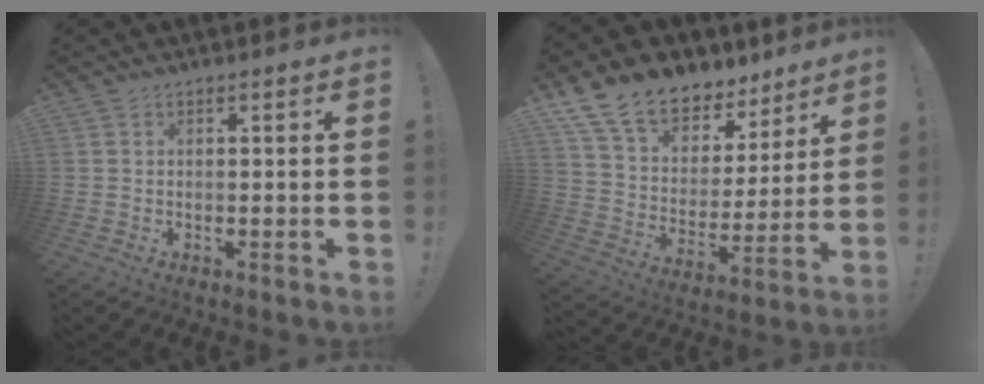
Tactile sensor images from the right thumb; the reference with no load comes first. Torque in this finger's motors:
{"motor_torque": [0.26, 1.45, 0.35, 0.23, 0.14]}